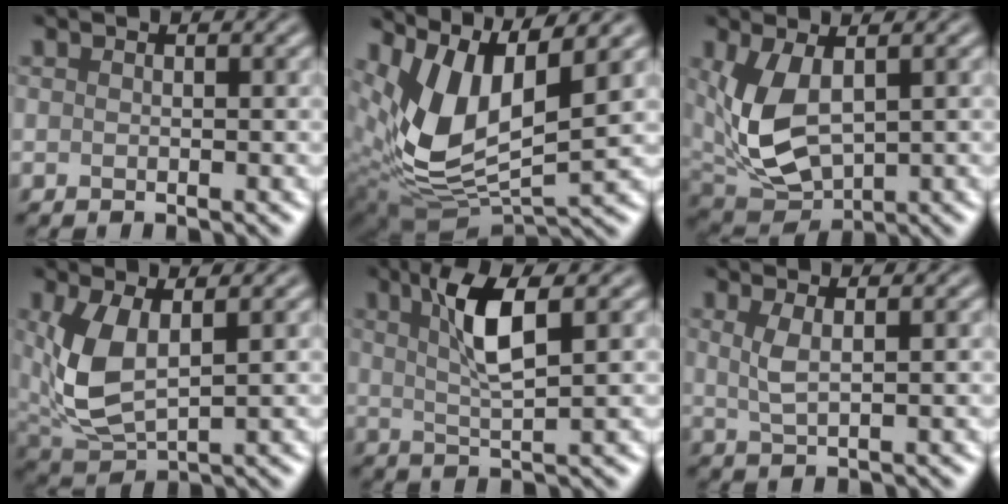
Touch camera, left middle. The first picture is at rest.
{"total": 9.7, "force": [3.7, 4.3, 7.8], "torque": [-0.170, -0.004, 0.071]}
{"total": 6.4, "force": [0.9, 3.5, 5.3], "torque": [-0.130, -0.010, 0.027]}
{"total": 5.9, "force": [1.2, 2.9, 5.0], "torque": [-0.122, -0.007, 0.031]}
{"total": 5.0, "force": [1.9, 1.2, 4.5], "torque": [-0.092, 0.003, 0.035]}
{"total": 2.2, "force": [0.8, 0.7, 1.9], "torque": [-0.040, 0.000, 0.017]}